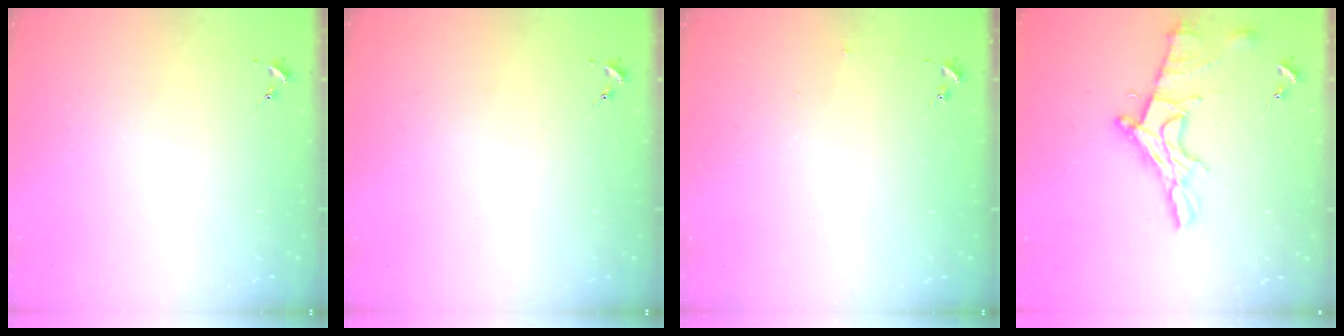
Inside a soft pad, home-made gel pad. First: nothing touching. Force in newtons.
{"total": 0.0}
{"total": 2.5, "press": 2.5, "slide": 0.2}
{"total": 14.1, "press": 14.1, "slide": 1.3}